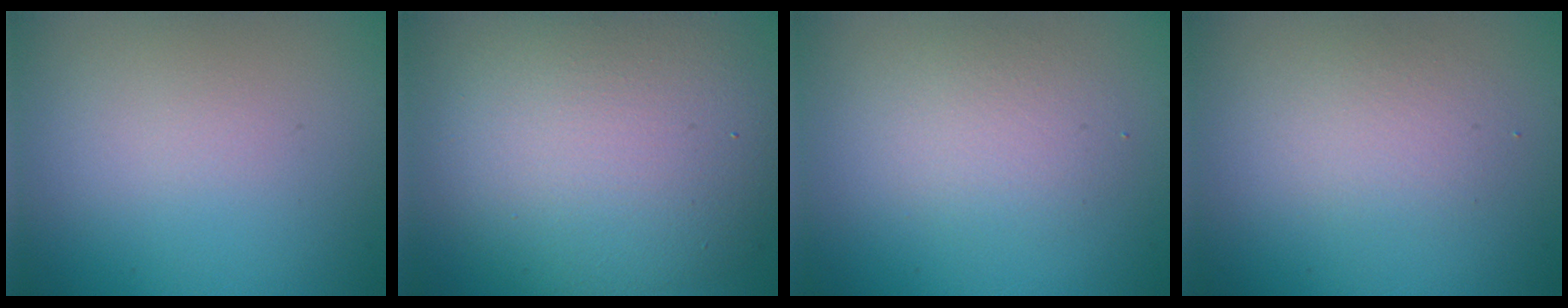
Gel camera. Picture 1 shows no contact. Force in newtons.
{"total": 11.1, "press": 11.1, "slide": 0.5}
{"total": 2.4, "press": 2.4, "slide": 0.4}
{"total": 1.8, "press": 1.8, "slide": 0.1}